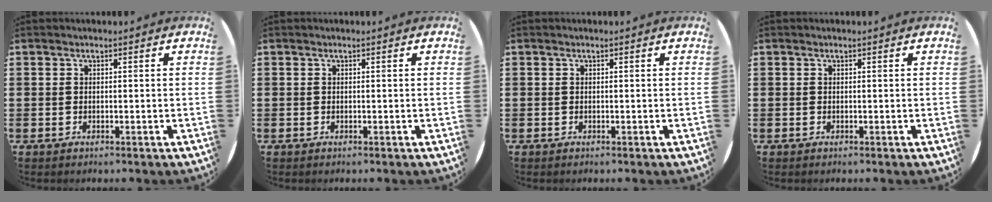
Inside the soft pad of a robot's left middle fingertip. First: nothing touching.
{"total": 0.0}
{"total": 0.0}
{"total": 0.0}